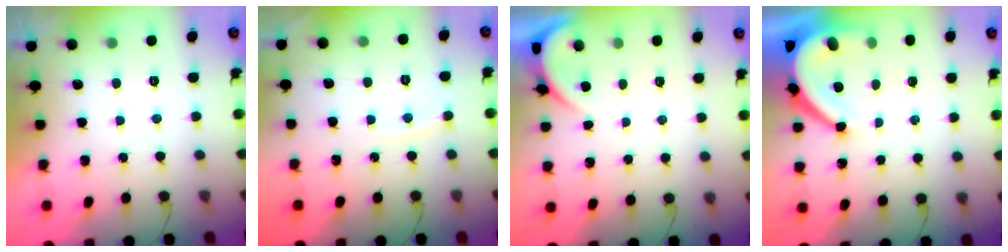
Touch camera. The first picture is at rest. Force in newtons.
{"total": 2.7, "press": 2.7, "slide": 0.4}
{"total": 0.0}
{"total": 8.5, "press": 8.5, "slide": 1.1}